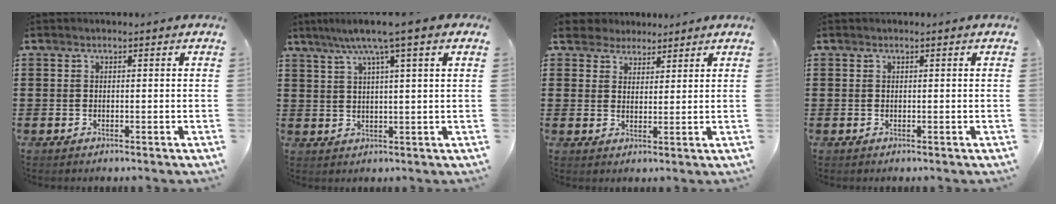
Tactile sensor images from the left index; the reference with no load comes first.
{"total": 6.3, "force": [3.9, -0.2, 4.9], "torque": [-0.106, 0.000, 0.063]}
{"total": 3.7, "force": [3.2, 2.0, -0.1], "torque": [-0.016, 0.005, 0.060]}
{"total": 0.0}